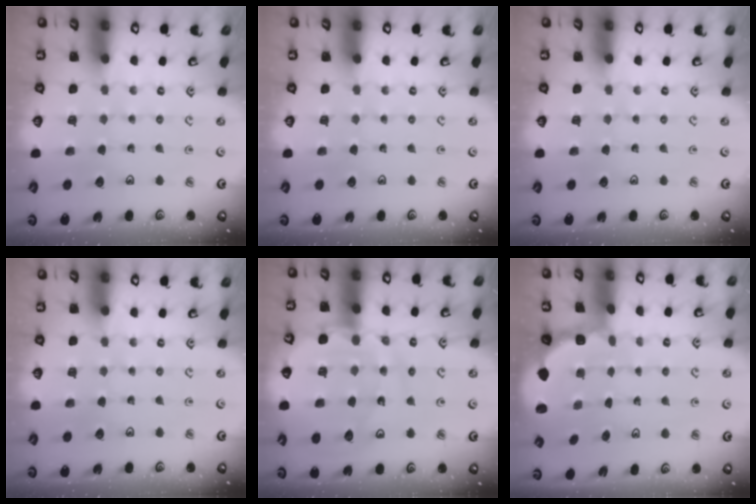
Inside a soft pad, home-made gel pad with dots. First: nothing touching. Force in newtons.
{"total": 0.0}
{"total": 0.0}
{"total": 0.0}
{"total": 13.9, "press": 13.8, "slide": 1.7}
{"total": 2.0, "press": 1.8, "slide": 0.7}